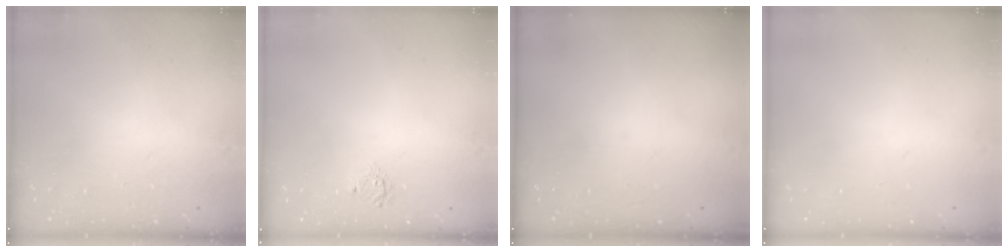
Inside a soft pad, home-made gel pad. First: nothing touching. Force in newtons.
{"total": 3.9, "press": 3.9, "slide": 0.4}
{"total": 0.0}
{"total": 0.0}